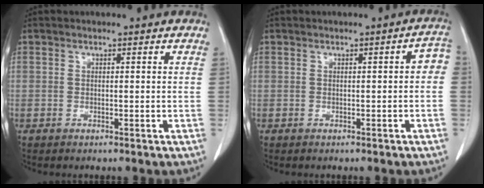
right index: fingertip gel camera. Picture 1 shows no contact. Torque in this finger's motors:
{"motor_torque": [0.22, -0.15, 0.01, 0.01]}